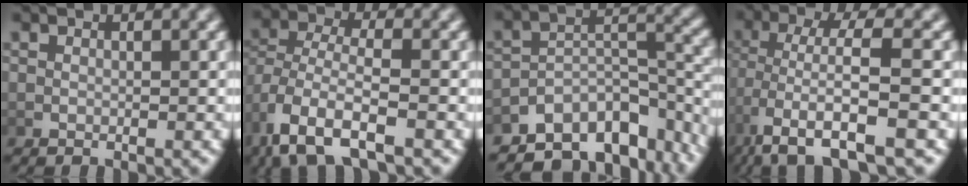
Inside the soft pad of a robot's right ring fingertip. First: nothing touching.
{"total": 4.5, "force": [-1.7, 2.4, 3.5], "torque": [-0.098, -0.032, -0.012]}
{"total": 11.0, "force": [-7.1, 5.7, 6.1], "torque": [-0.084, -0.026, -0.100]}
{"total": 7.8, "force": [-4.8, 2.9, 5.3], "torque": [-0.118, -0.038, -0.053]}